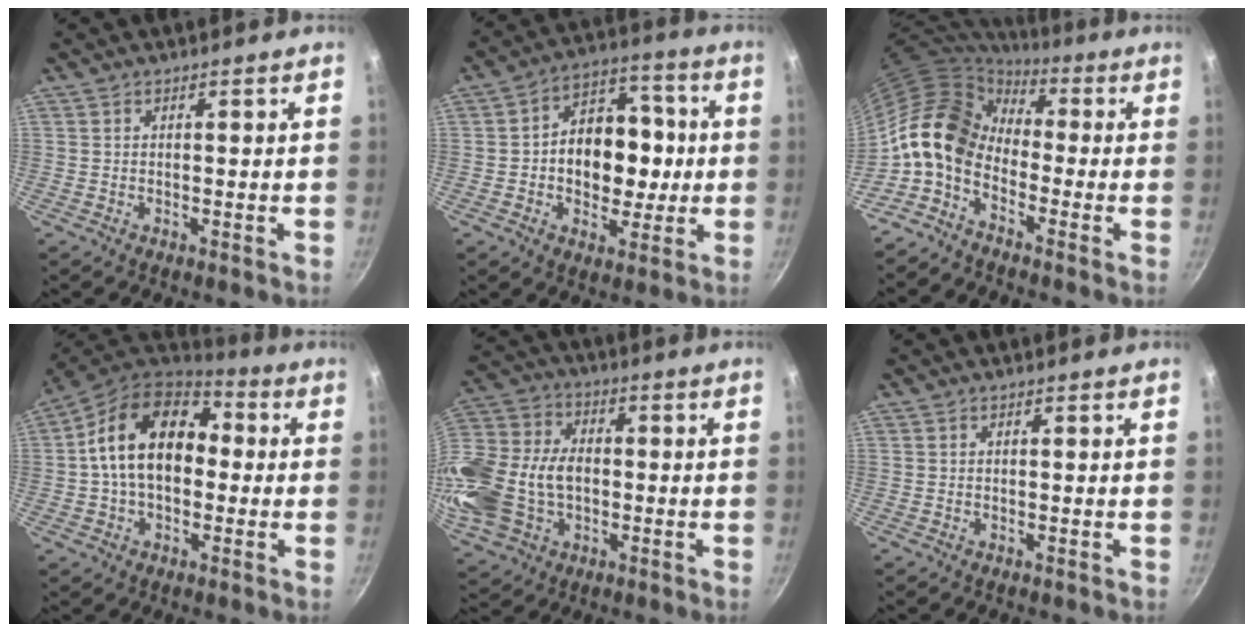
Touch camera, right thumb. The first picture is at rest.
{"total": 14.8, "force": [-0.5, 11.0, 9.9], "torque": [-0.096, 0.025, -0.017]}
{"total": 11.7, "force": [-2.1, 8.1, 8.2], "torque": [-0.121, 0.038, -0.063]}
{"total": 17.3, "force": [0.9, 11.9, 12.6], "torque": [-0.178, 0.038, -0.002]}
{"total": 23.2, "force": [-3.1, 17.1, 15.4], "torque": [-0.344, 0.039, -0.051]}
{"total": 0.0}